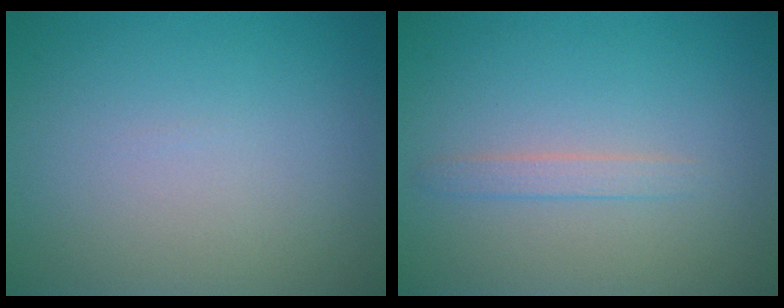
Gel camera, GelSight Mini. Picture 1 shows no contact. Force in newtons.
{"total": 1.2, "press": 1.2, "slide": 0.1}